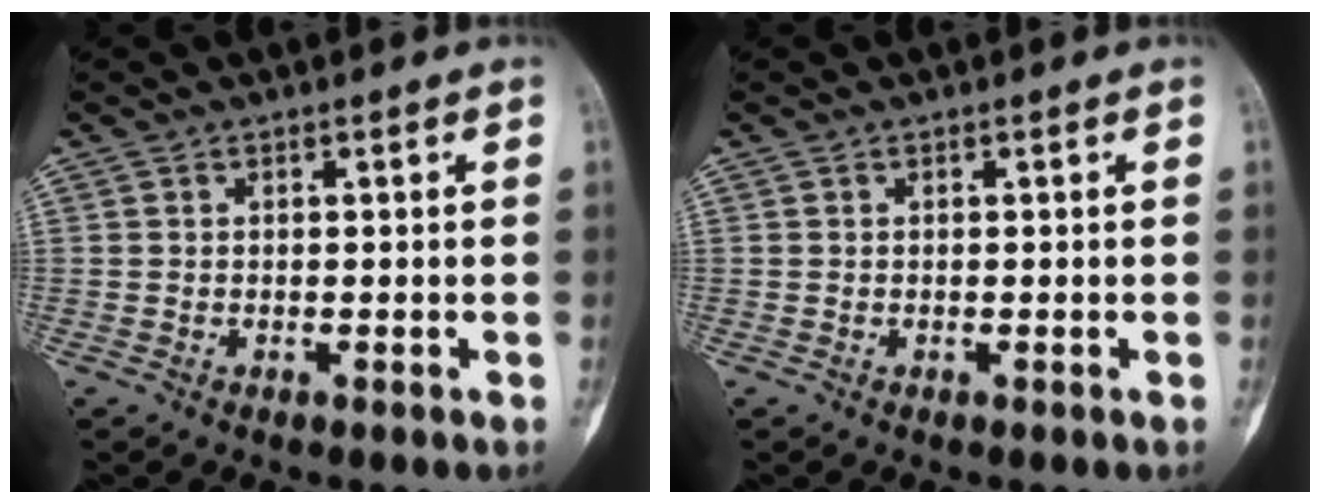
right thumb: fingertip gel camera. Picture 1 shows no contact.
{"total": 0.0}